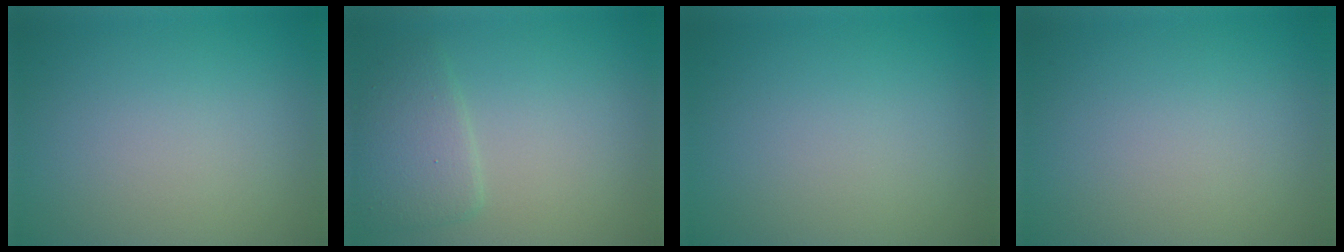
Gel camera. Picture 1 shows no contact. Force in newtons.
{"total": 3.0, "press": 3.0, "slide": 0.0}
{"total": 0.0}
{"total": 0.0}